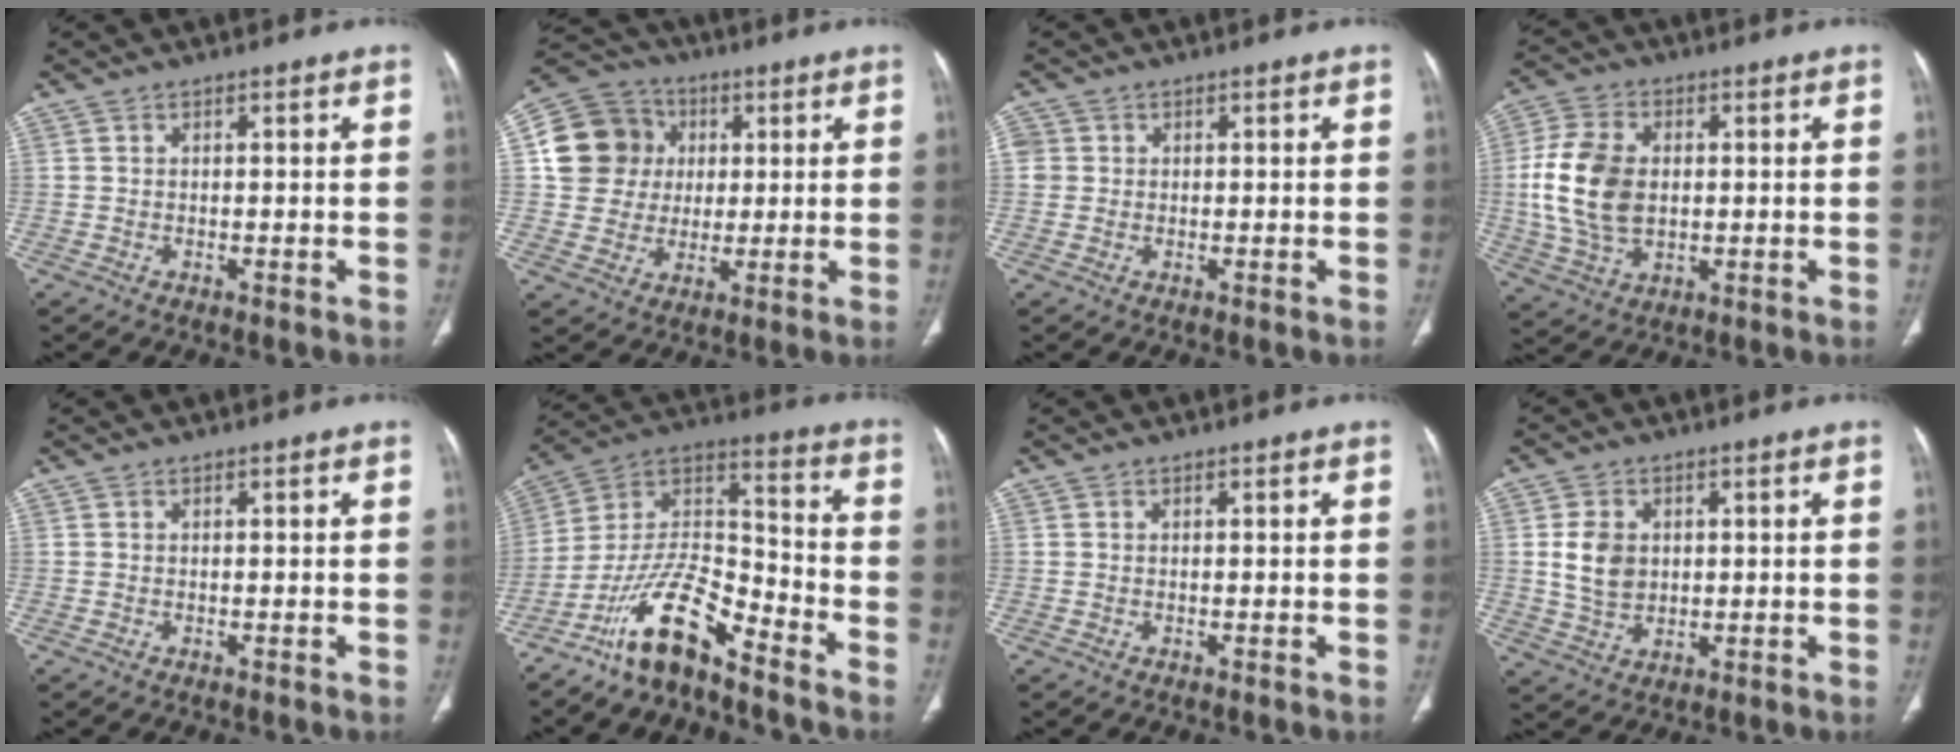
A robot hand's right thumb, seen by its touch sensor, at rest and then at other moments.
{"total": 13.4, "force": [2.6, 12.2, 4.8], "torque": [-0.072, 0.013, 0.042]}
{"total": 2.6, "force": [0.3, 2.5, 0.7], "torque": [-0.003, 0.008, 0.009]}
{"total": 13.6, "force": [0.5, 9.2, 10.1], "torque": [-0.200, 0.004, 0.014]}
{"total": 0.0}
{"total": 14.5, "force": [-10.5, 4.4, 8.9], "torque": [-0.159, 0.091, -0.201]}
{"total": 0.0}
{"total": 7.1, "force": [1.0, 5.4, 4.4], "torque": [-0.068, -0.006, 0.026]}